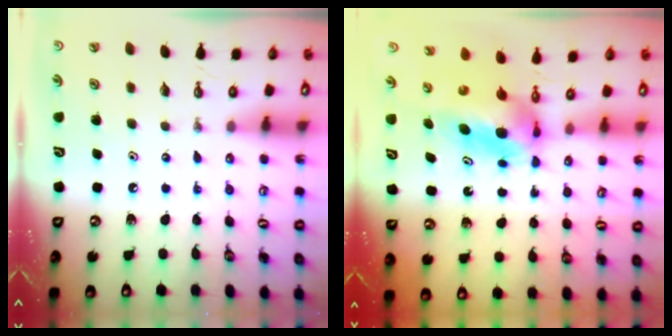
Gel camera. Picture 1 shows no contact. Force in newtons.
{"total": 6.0, "press": 5.9, "slide": 0.7}